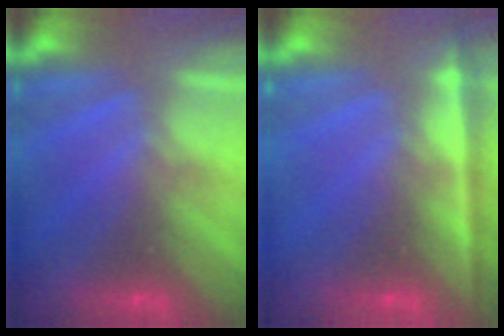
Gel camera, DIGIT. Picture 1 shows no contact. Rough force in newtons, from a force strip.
{"total": 1.8}